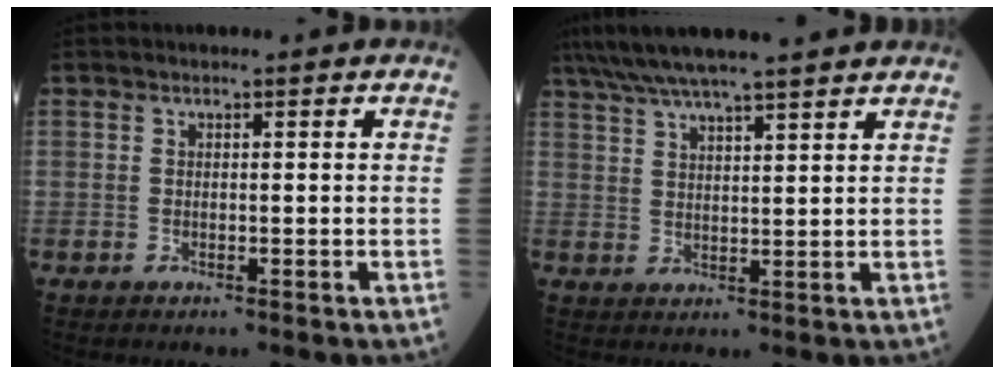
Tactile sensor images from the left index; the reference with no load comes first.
{"total": 14.6, "force": [12.5, 0.7, 7.4], "torque": [-0.137, 0.038, 0.193]}